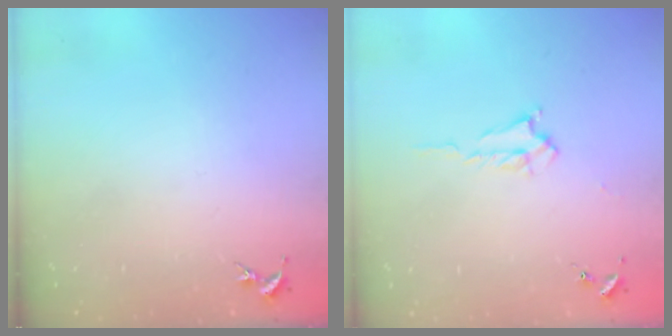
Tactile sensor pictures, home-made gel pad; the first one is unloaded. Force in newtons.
{"total": 1.7, "press": 1.7, "slide": 0.3}